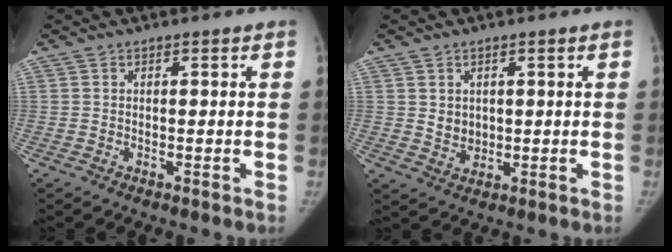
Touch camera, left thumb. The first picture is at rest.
{"total": 3.1, "force": [0.9, 2.6, 1.3], "torque": [-0.009, -0.011, 0.024]}